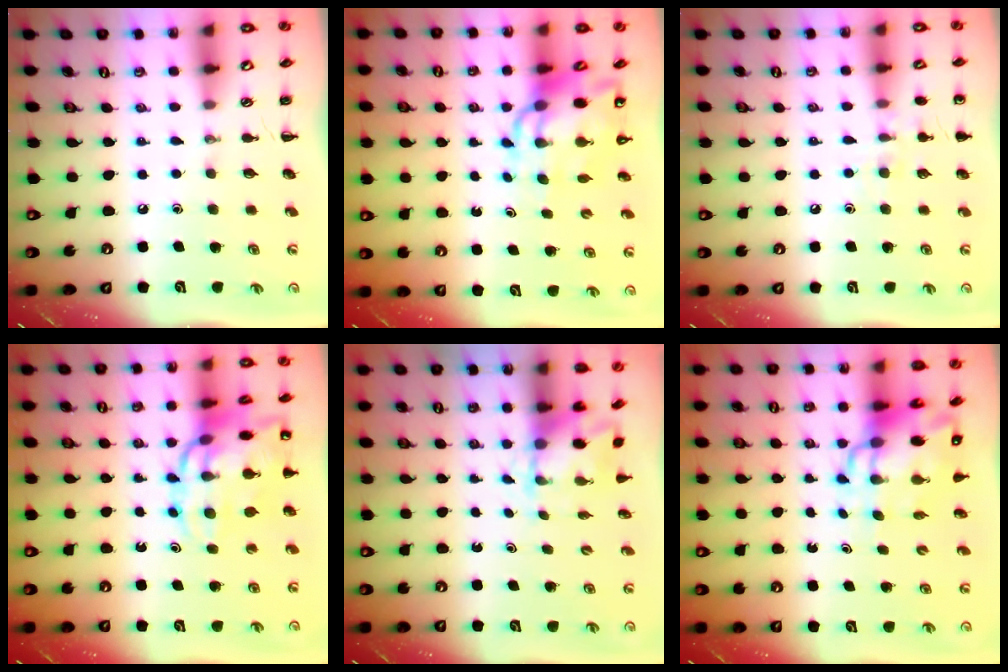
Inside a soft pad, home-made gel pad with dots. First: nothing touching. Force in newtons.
{"total": 11.2, "press": 10.7, "slide": 3.1}
{"total": 7.9, "press": 7.6, "slide": 2.0}
{"total": 16.8, "press": 16.5, "slide": 3.4}
{"total": 2.7, "press": 2.5, "slide": 0.9}
{"total": 10.3, "press": 9.9, "slide": 2.9}